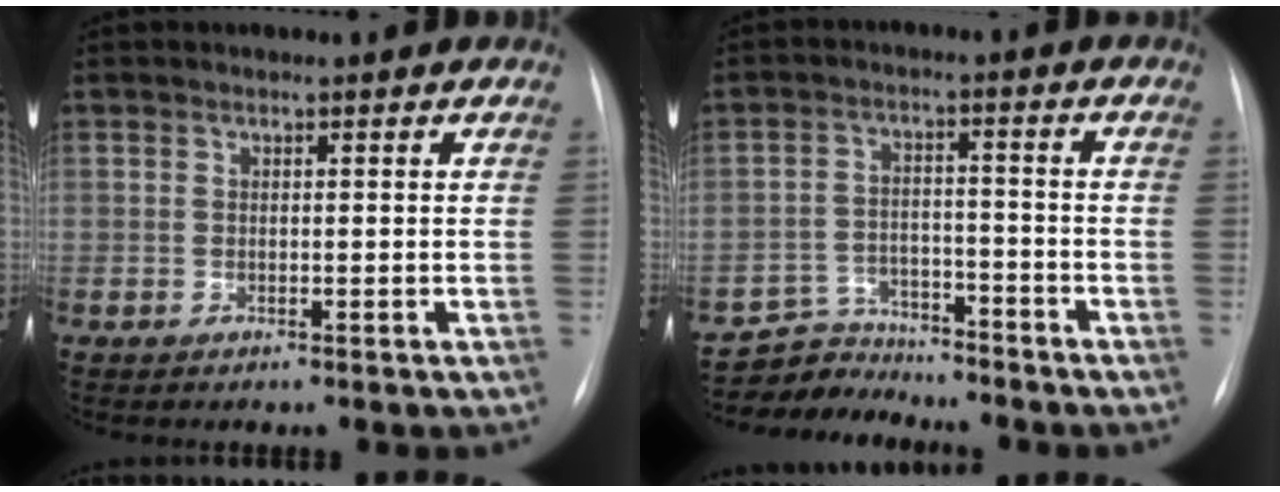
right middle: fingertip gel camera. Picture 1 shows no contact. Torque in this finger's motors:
{"motor_torque": [0.23, -0.28, -0.04, -0.04]}